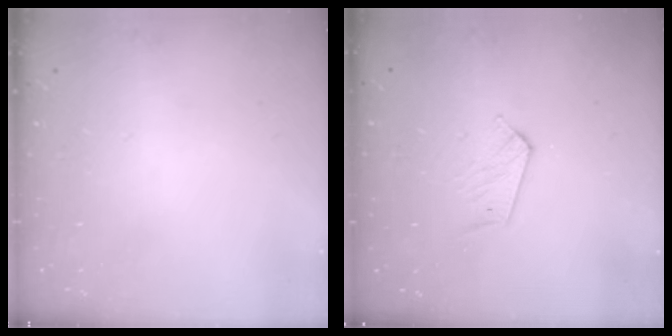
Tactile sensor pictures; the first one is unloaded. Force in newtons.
{"total": 4.0, "press": 4.0, "slide": 0.3}